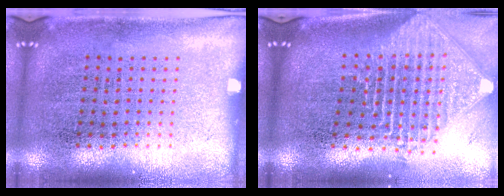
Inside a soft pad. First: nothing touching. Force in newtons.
{"total": 2.5, "press": 1.9, "slide": 1.6}